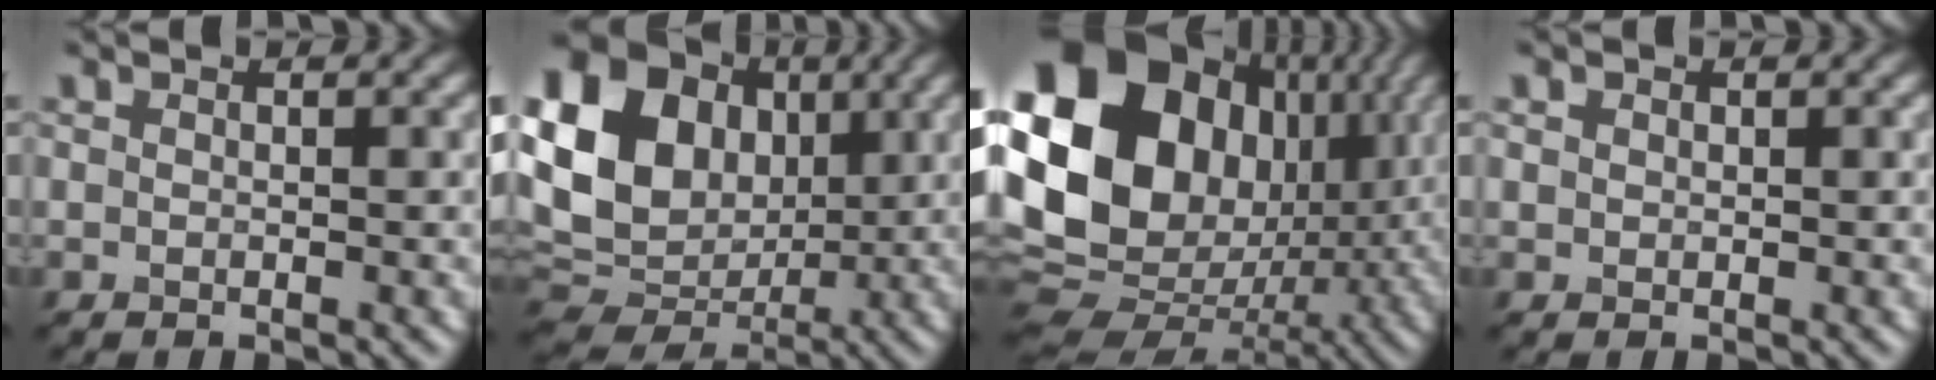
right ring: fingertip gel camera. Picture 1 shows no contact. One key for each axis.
{"total": 19.8, "fx": 4.3, "fy": 16.3, "fz": 10.4, "tx": -0.236, "ty": 0.036, "tz": 0.060}
{"total": 22.0, "fx": 4.2, "fy": 17.4, "fz": 12.7, "tx": -0.257, "ty": 0.009, "tz": 0.075}
{"total": 0.6, "fx": 0.3, "fy": 0.6, "fz": 0.1, "tx": 0.001, "ty": -0.002, "tz": 0.003}